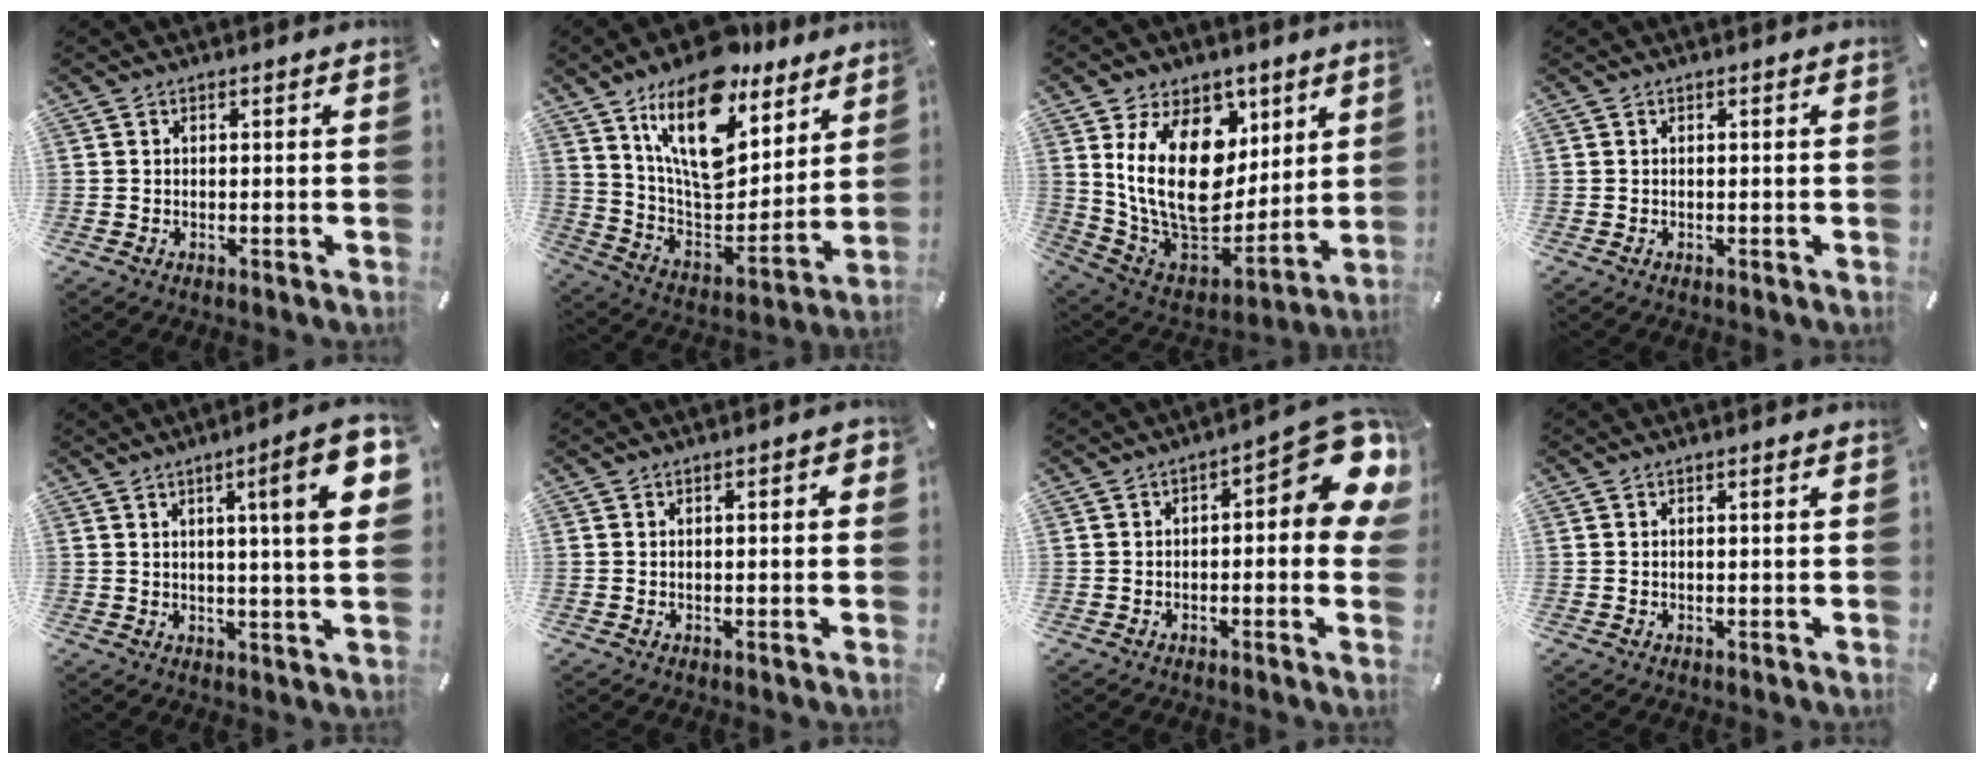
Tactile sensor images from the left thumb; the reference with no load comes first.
{"total": 20.7, "force": [13.3, 10.2, 12.2], "torque": [-0.219, -0.098, 0.229]}
{"total": 22.4, "force": [5.9, 15.7, 14.8], "torque": [-0.275, -0.050, 0.110]}
{"total": 0.0}
{"total": 14.3, "force": [4.5, 1.7, 13.5], "torque": [-0.195, -0.017, 0.059]}
{"total": 2.1, "force": [0.0, 0.7, 2.0], "torque": [-0.028, 0.001, -0.003]}
{"total": 14.1, "force": [4.2, 5.3, 12.4], "torque": [-0.144, -0.043, 0.067]}
{"total": 0.7, "force": [0.1, 0.0, 0.7], "torque": [-0.011, 0.000, 0.001]}